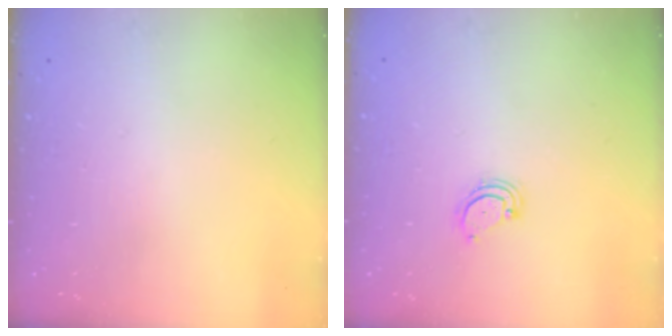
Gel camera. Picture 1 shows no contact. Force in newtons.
{"total": 3.0, "press": 3.0, "slide": 0.4}